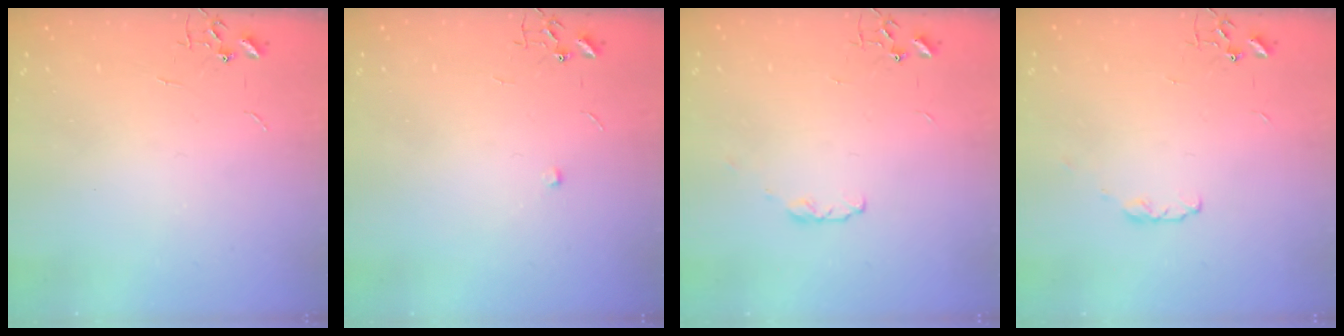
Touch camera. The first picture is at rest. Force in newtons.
{"total": 4.4, "press": 4.3, "slide": 0.7}
{"total": 3.5, "press": 3.5, "slide": 0.5}
{"total": 3.5, "press": 3.5, "slide": 0.5}